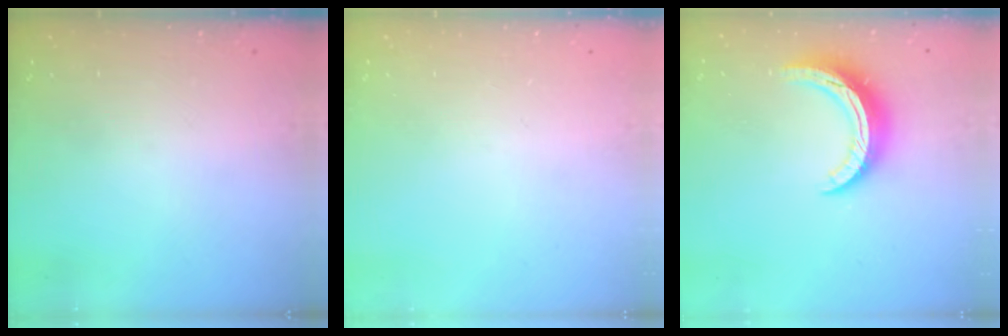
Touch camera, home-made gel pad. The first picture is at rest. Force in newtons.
{"total": 0.0}
{"total": 11.2, "press": 11.2, "slide": 0.7}